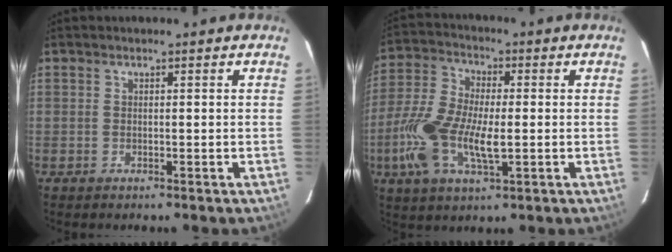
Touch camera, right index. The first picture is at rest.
{"total": 13.8, "force": [-3.0, 6.0, 12.1], "torque": [-0.267, -0.001, -0.063]}